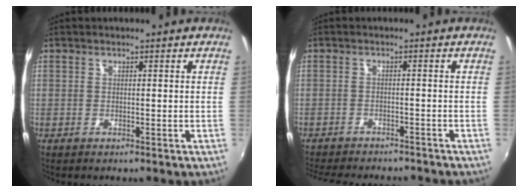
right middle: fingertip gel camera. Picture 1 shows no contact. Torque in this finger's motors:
{"motor_torque": [1.07, -1.07, 0.13, 0.05]}